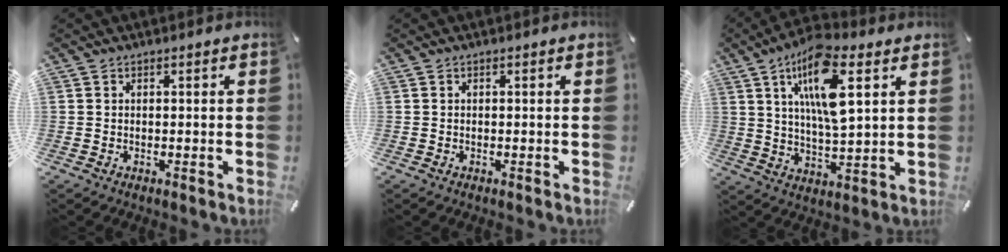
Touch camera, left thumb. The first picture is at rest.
{"total": 0.0}
{"total": 13.7, "force": [6.2, 4.5, 11.4], "torque": [-0.218, -0.014, 0.103]}